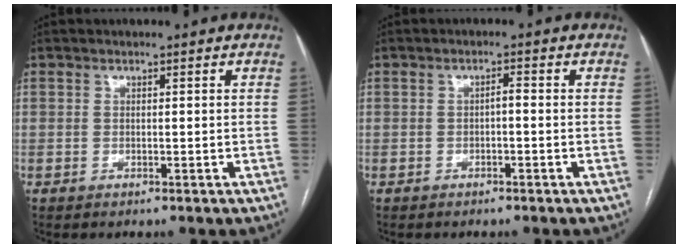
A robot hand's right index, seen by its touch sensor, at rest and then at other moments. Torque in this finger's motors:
{"motor_torque": [0.32, 0.05, 0.09, 0.03]}